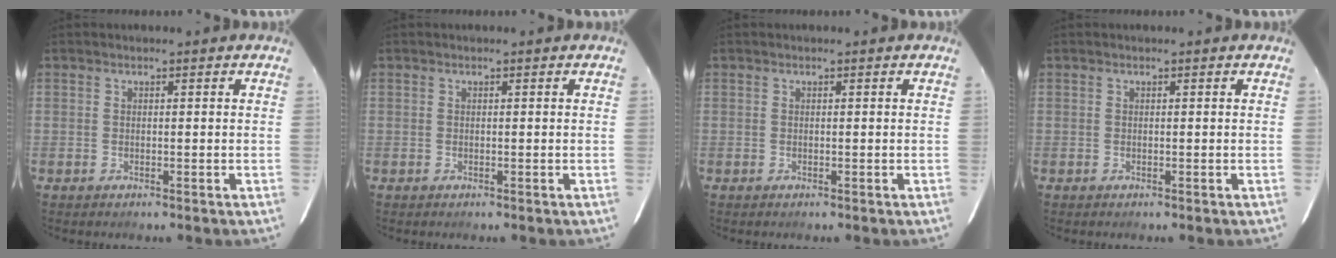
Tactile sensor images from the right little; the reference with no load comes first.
{"total": 0.0}
{"total": 0.0}
{"total": 0.0}